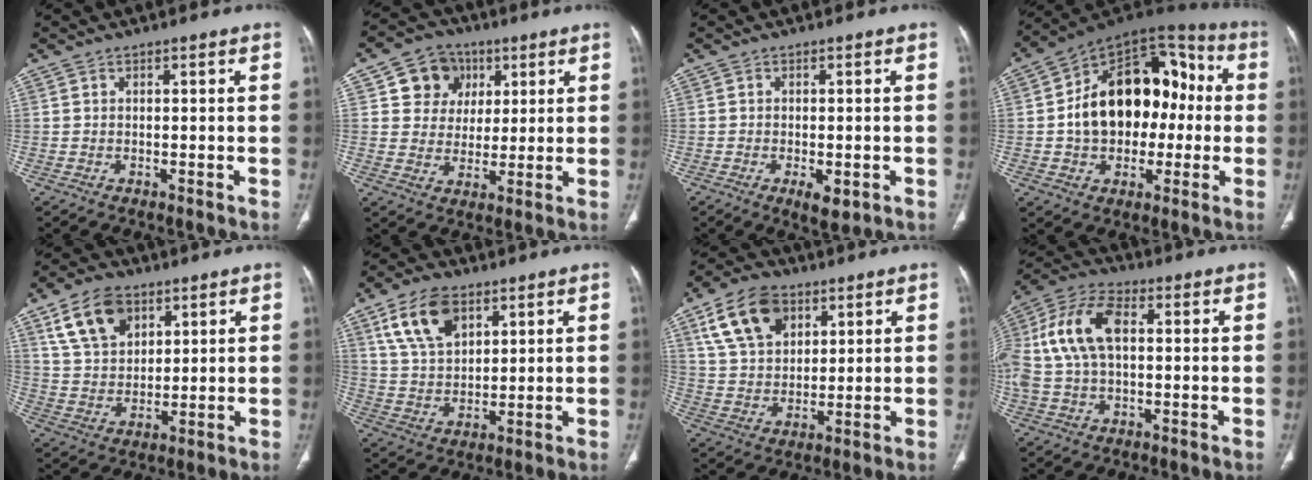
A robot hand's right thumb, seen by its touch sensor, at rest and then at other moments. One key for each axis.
{"total": 9.6, "fx": 3.6, "fy": 8.4, "fz": 2.9, "tx": -0.009, "ty": -0.006, "tz": 0.059}
{"total": 4.3, "fx": -1.6, "fy": 1.9, "fz": 3.5, "tx": -0.052, "ty": -0.004, "tz": -0.017}
{"total": 22.3, "fx": -0.2, "fy": 15.3, "fz": 16.2, "tx": -0.220, "ty": 0.044, "tz": -0.003}
{"total": 11.9, "fx": 6.1, "fy": 7.6, "fz": 6.7, "tx": -0.101, "ty": -0.019, "tz": 0.121}
{"total": 11.7, "fx": 6.0, "fy": 6.8, "fz": 7.4, "tx": -0.121, "ty": -0.017, "tz": 0.119}
{"total": 13.6, "fx": 6.4, "fy": 8.9, "fz": 8.1, "tx": -0.127, "ty": -0.013, "tz": 0.123}
{"total": 14.5, "fx": 2.1, "fy": 8.3, "fz": 11.7, "tx": -0.252, "ty": 0.033, "tz": 0.038}